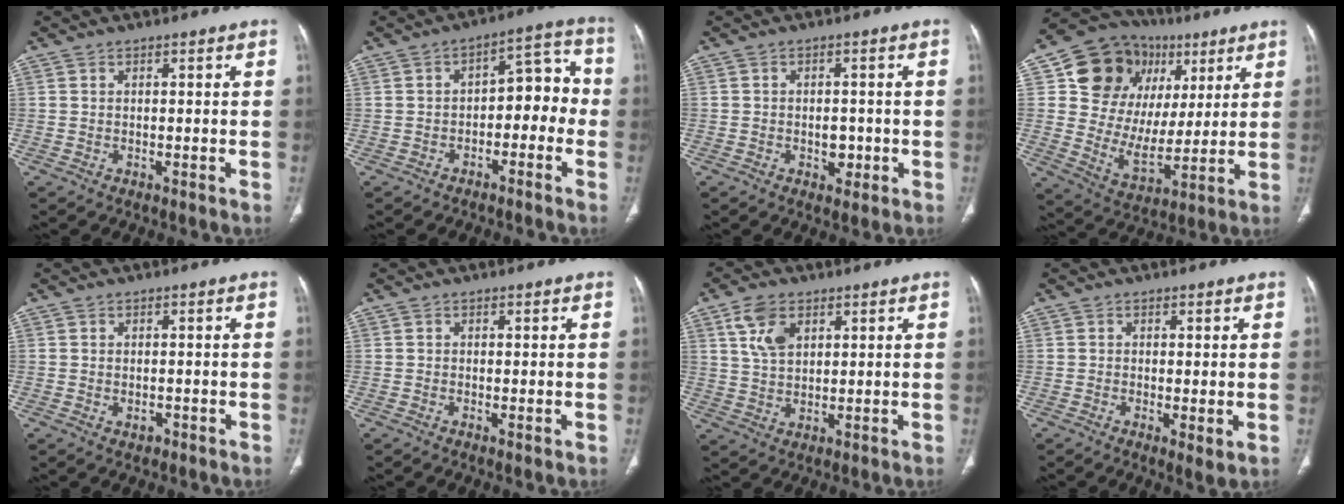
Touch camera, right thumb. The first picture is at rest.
{"total": 9.0, "force": [-2.2, 5.4, 6.8], "torque": [-0.054, 0.053, -0.039]}
{"total": 3.3, "force": [-0.8, 2.4, 2.1], "torque": [-0.010, 0.006, -0.007]}
{"total": 19.7, "force": [7.8, 15.7, 9.1], "torque": [-0.098, 0.000, 0.145]}
{"total": 1.4, "force": [-0.5, 1.0, 0.8], "torque": [-0.008, 0.004, -0.003]}
{"total": 0.6, "force": [-0.1, 0.2, 0.6], "torque": [-0.012, -0.003, -0.003]}
{"total": 7.1, "force": [3.2, 4.3, 4.6], "torque": [-0.076, -0.010, 0.068]}
{"total": 2.8, "force": [-0.4, 0.9, 2.6], "torque": [-0.046, -0.012, -0.009]}